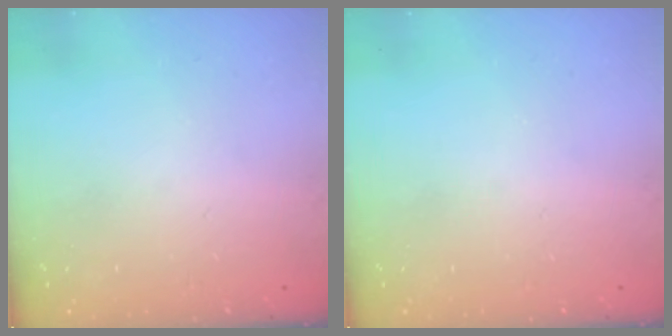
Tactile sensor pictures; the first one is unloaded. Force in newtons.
{"total": 0.0}